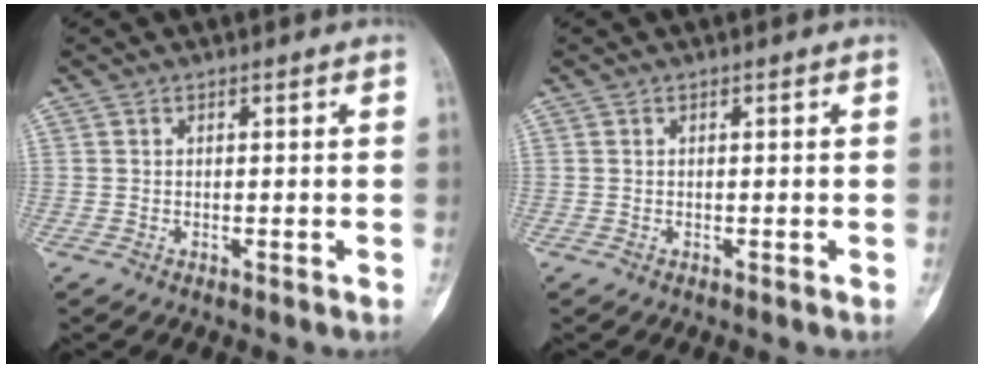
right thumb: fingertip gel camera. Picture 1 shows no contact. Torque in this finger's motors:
{"motor_torque": [0.23, 0.18, 0.05, -0.05, 0.02]}